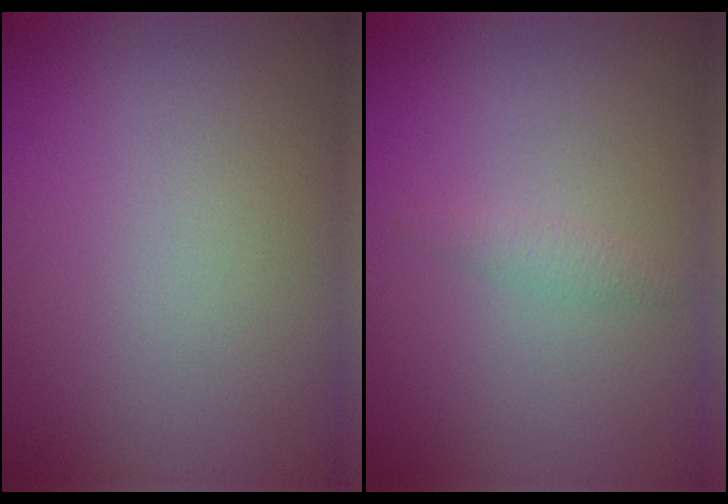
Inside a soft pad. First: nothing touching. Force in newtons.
{"total": 1.0, "press": 1.0, "slide": 0.1}